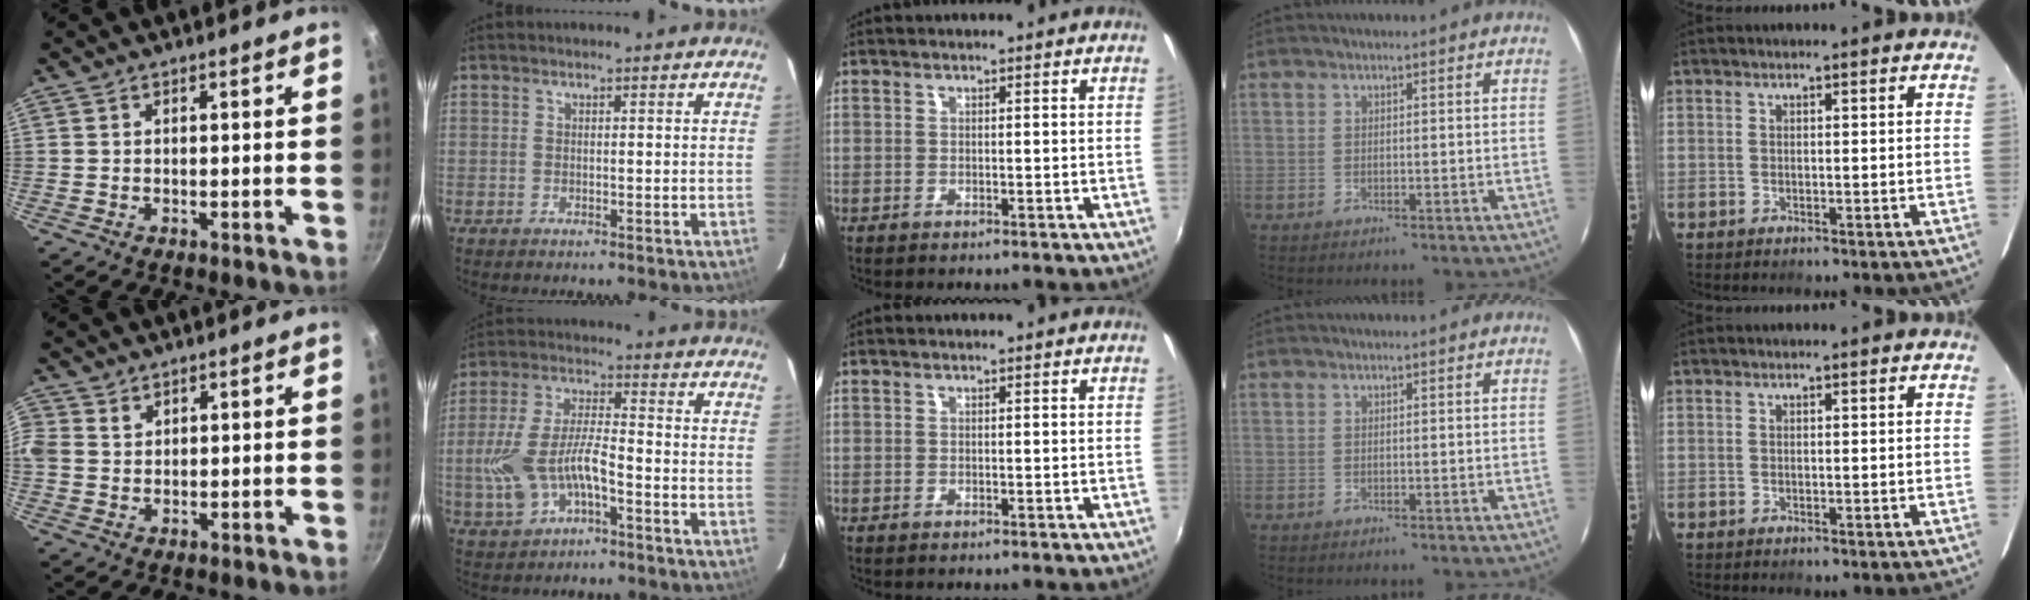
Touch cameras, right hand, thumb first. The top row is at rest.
{"thumb": {"total": 4.8, "force": [2.0, 3.8, 2.1], "torque": [-0.041, 0.008, 0.041]}, "index": {"total": 11.4, "force": [-4.1, 4.7, 9.6], "torque": [-0.204, 0.002, -0.068]}}